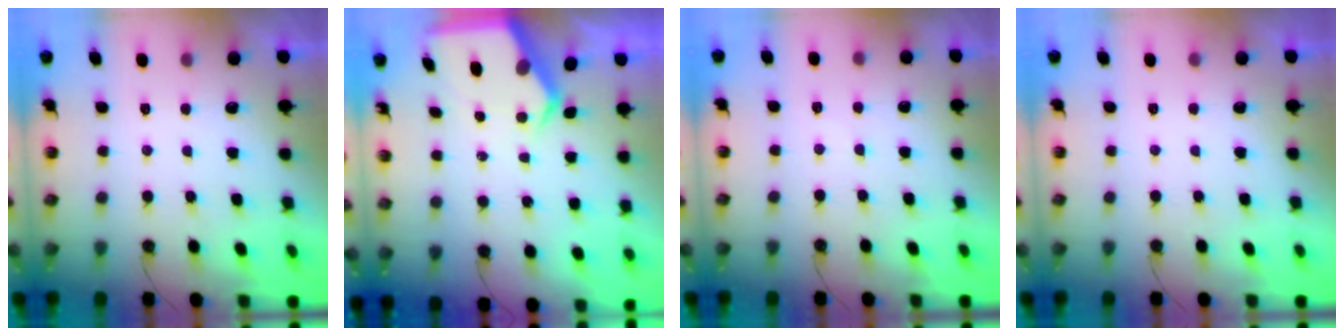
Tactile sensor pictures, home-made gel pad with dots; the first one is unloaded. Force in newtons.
{"total": 7.4, "press": 7.3, "slide": 0.8}
{"total": 3.8, "press": 3.7, "slide": 0.8}
{"total": 0.0}